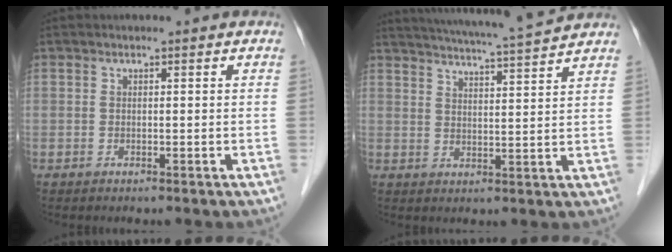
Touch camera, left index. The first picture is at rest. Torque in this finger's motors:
{"motor_torque": [0.52, -0.68, 0.35, 0.07]}